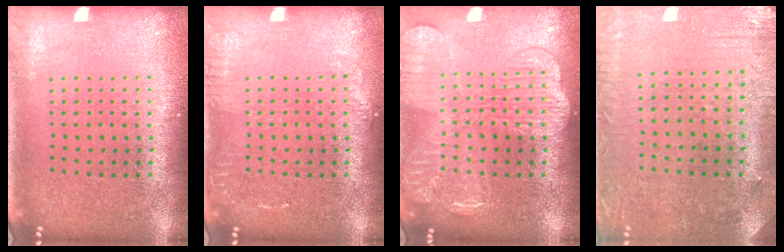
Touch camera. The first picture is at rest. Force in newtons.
{"total": 1.3, "press": 1.2, "slide": 0.2}
{"total": 3.9, "press": 3.9, "slide": 0.5}
{"total": 0.7, "press": 0.6, "slide": 0.4}